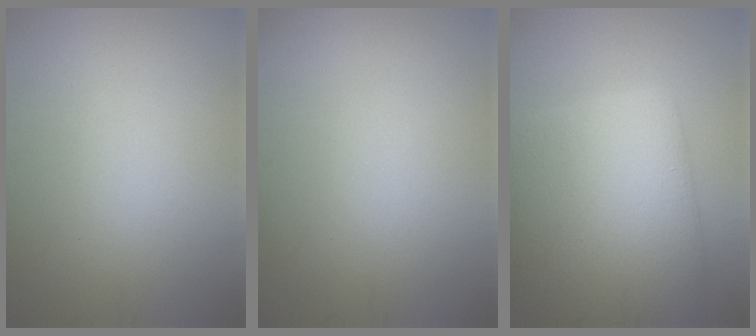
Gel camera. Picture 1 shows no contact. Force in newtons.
{"total": 0.0}
{"total": 10.5, "press": 10.5, "slide": 0.4}